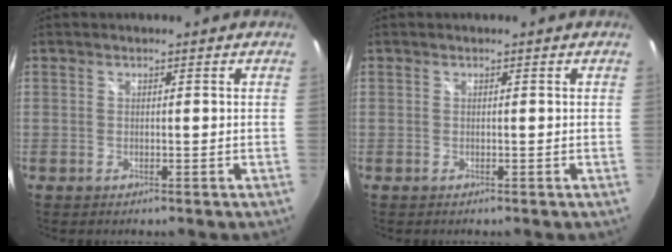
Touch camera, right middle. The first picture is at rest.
{"total": 0.0}